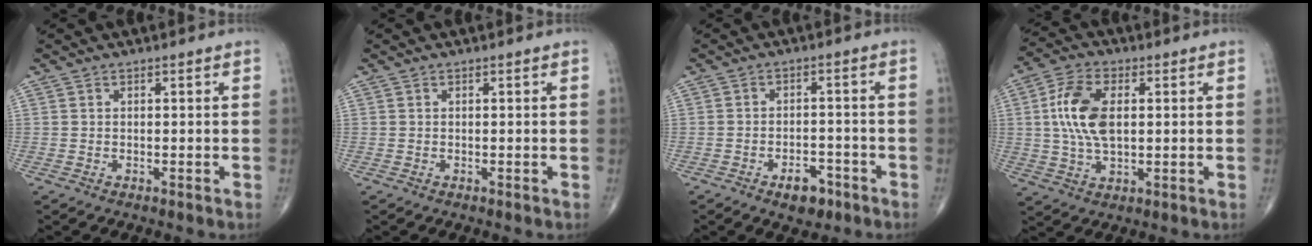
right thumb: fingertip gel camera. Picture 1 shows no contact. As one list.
[{"total": 0.0}, {"total": 6.3, "force": [-3.6, 3.6, 3.7], "torque": [-0.034, 0.026, -0.050]}, {"total": 11.0, "force": [1.5, 6.0, 9.1], "torque": [-0.183, 0.005, 0.028]}]